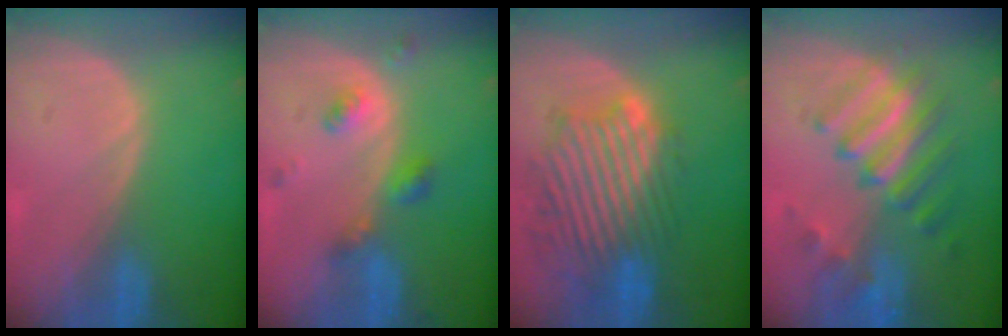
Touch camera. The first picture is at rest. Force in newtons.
{"total": 5.0, "press": 4.4, "slide": 2.3}
{"total": 11.7, "press": 10.7, "slide": 5.0}
{"total": 9.5, "press": 8.4, "slide": 4.5}